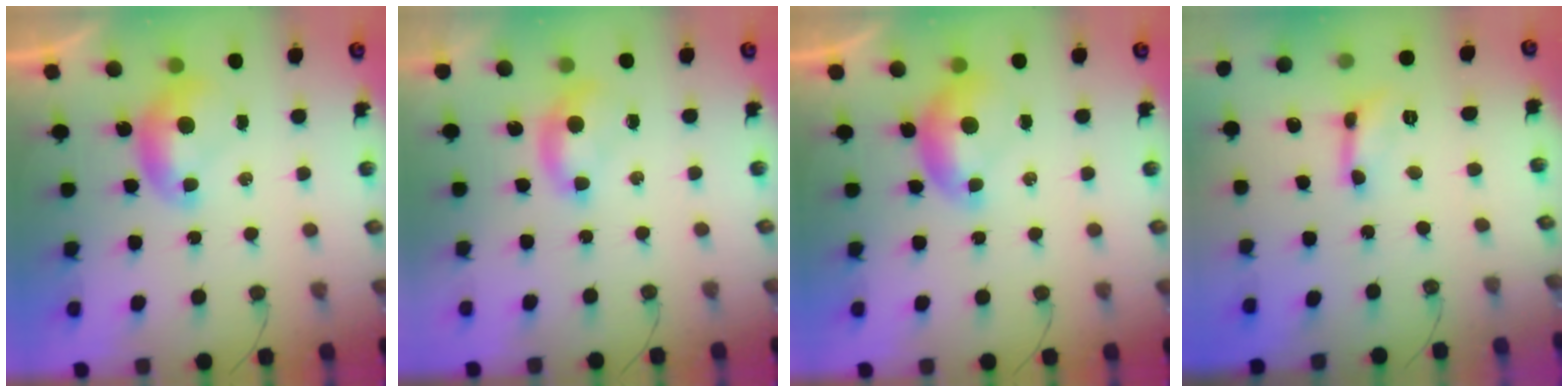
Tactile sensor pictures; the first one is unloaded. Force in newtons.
{"total": 1.2, "press": 1.1, "slide": 0.5}
{"total": 0.6, "press": 0.3, "slide": 0.6}
{"total": 0.0}